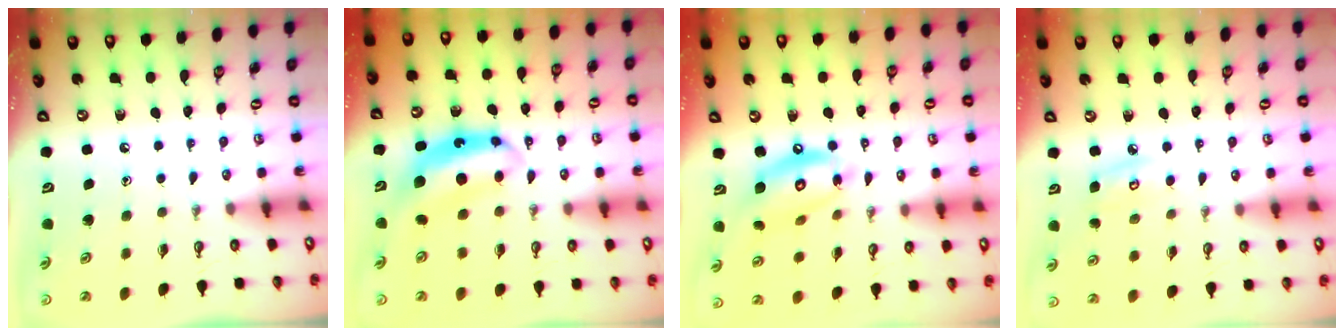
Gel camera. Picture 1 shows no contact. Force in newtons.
{"total": 8.0, "press": 7.9, "slide": 0.7}
{"total": 13.8, "press": 13.7, "slide": 1.2}
{"total": 5.6, "press": 5.6, "slide": 0.4}